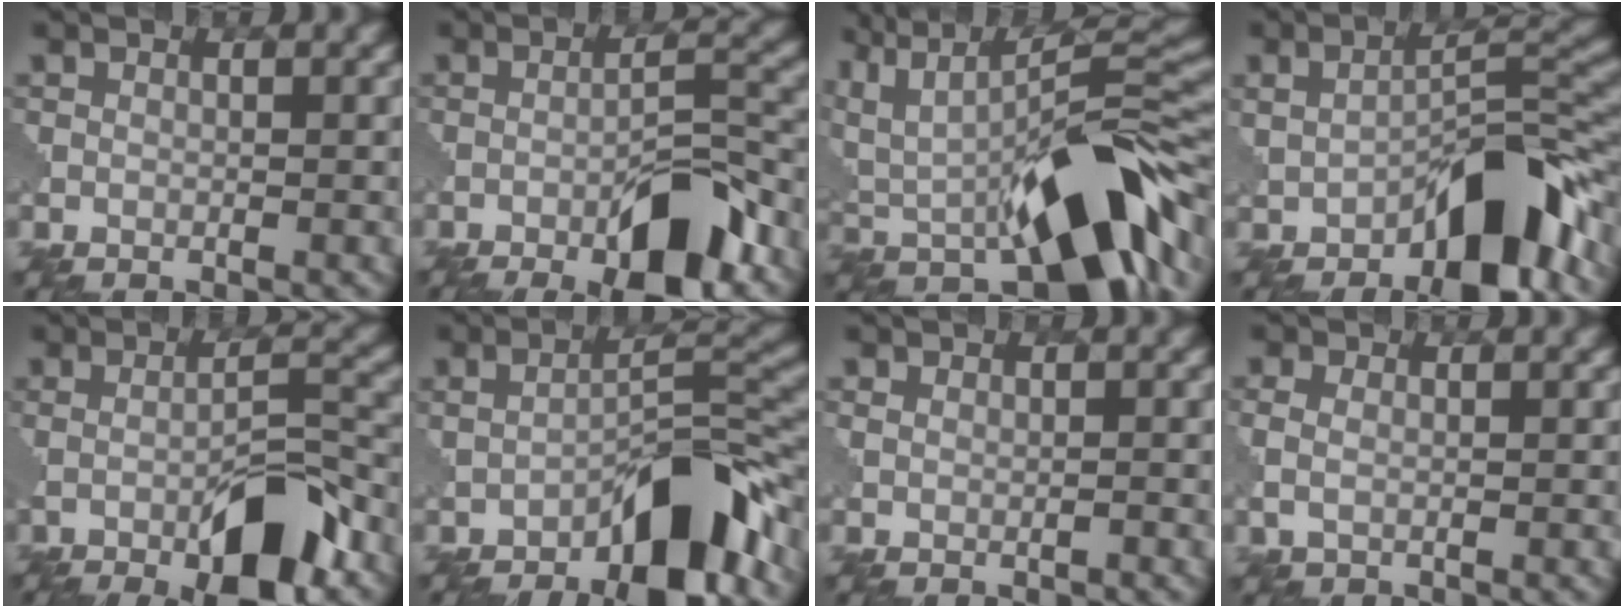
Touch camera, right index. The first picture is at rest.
{"total": 9.5, "force": [-5.6, 2.5, 7.3], "torque": [-0.102, 0.007, -0.086]}
{"total": 14.6, "force": [0.5, 6.2, 13.2], "torque": [-0.203, 0.008, 0.014]}
{"total": 9.6, "force": [-4.4, 3.9, 7.5], "torque": [-0.098, 0.016, -0.078]}
{"total": 9.0, "force": [-4.0, 2.3, 7.7], "torque": [-0.113, 0.002, -0.061]}
{"total": 9.9, "force": [-5.5, 3.3, 7.5], "torque": [-0.100, 0.023, -0.097]}
{"total": 1.3, "force": [0.3, 1.1, 0.7], "torque": [-0.008, 0.000, 0.006]}
{"total": 1.8, "force": [0.0, 1.3, 1.3], "torque": [-0.031, -0.001, 0.002]}